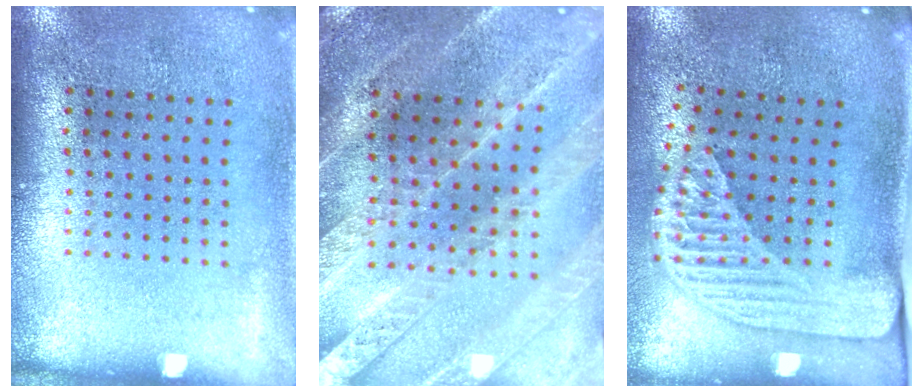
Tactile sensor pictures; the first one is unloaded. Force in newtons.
{"total": 2.4, "press": 2.4, "slide": 0.2}
{"total": 2.3, "press": 1.8, "slide": 1.5}